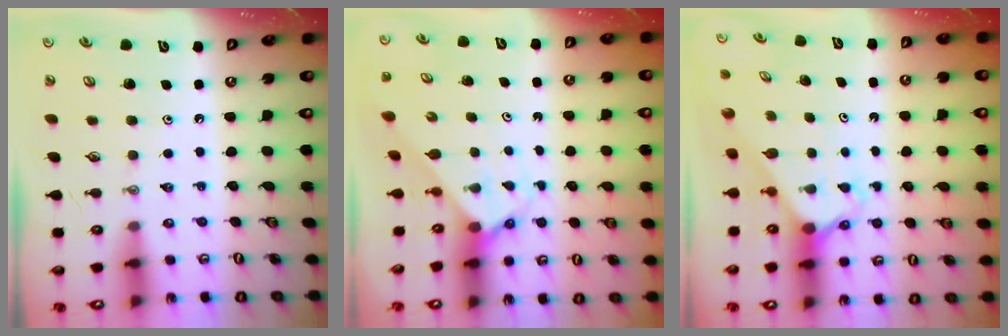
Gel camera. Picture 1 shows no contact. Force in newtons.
{"total": 2.7, "press": 2.7, "slide": 0.2}
{"total": 2.4, "press": 2.4, "slide": 0.2}